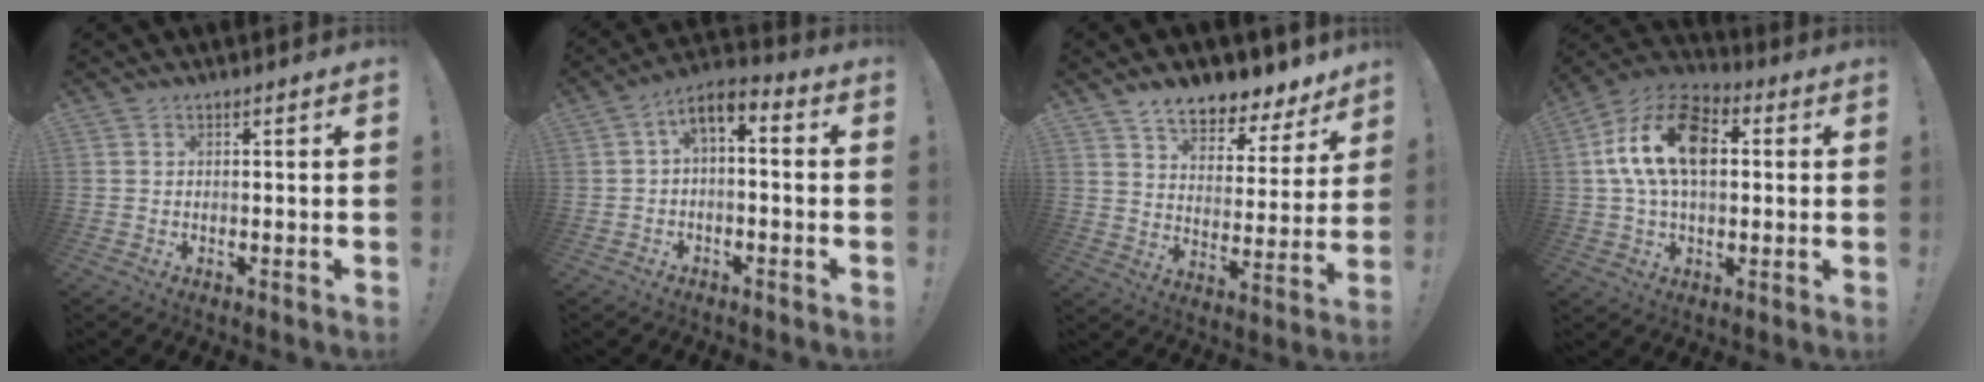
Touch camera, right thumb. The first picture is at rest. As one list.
[{"total": 4.2, "force": [-0.1, 2.1, 3.6], "torque": [-0.057, -0.001, 0.000]}, {"total": 9.1, "force": [7.8, 3.2, 3.4], "torque": [-0.051, -0.070, 0.137]}, {"total": 18.0, "force": [3.7, 11.1, 13.7], "torque": [-0.239, 0.009, 0.065]}]